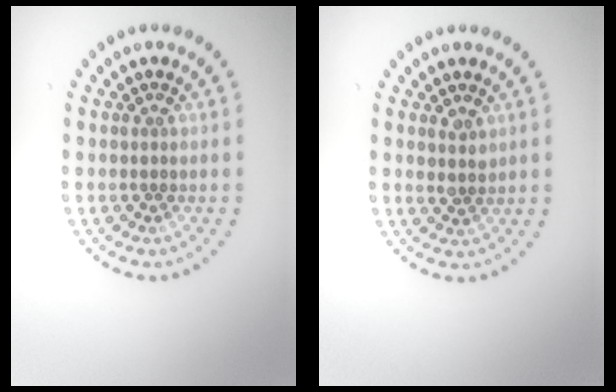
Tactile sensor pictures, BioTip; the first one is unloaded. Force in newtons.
{"total": 1.4, "press": 1.2, "slide": 0.7}